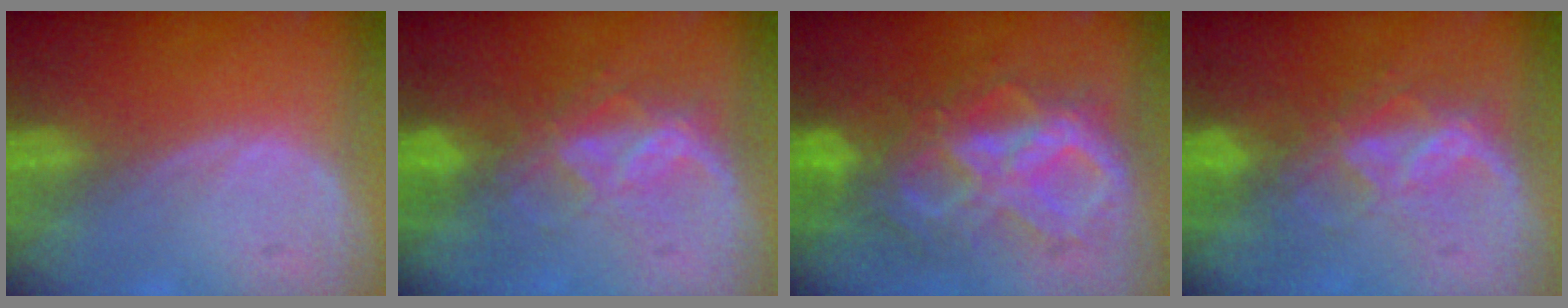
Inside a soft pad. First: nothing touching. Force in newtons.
{"total": 6.7, "press": 6.0, "slide": 2.9}
{"total": 10.7, "press": 10.6, "slide": 1.1}
{"total": 6.7, "press": 6.0, "slide": 2.9}